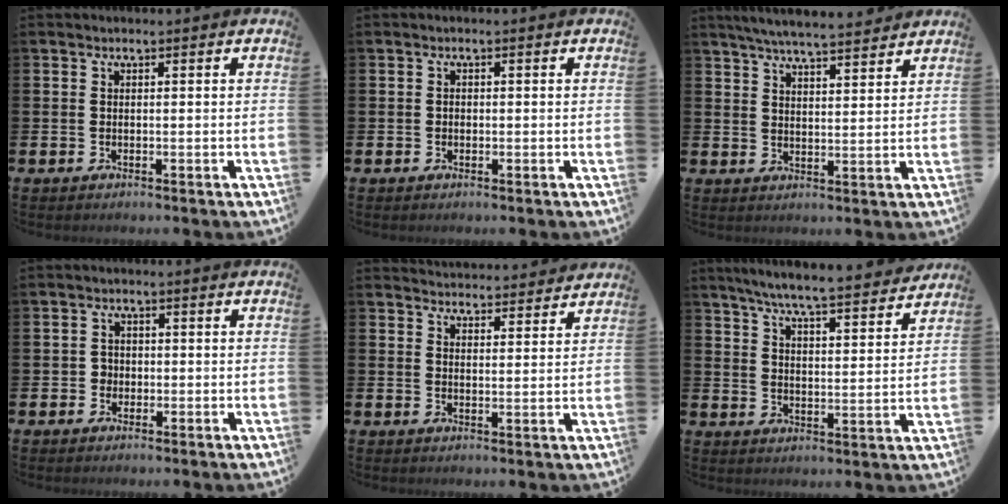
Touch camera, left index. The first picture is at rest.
{"total": 0.6, "force": [-0.1, 0.6, 0.2], "torque": [-0.007, 0.005, -0.004]}
{"total": 5.6, "force": [5.5, 0.1, 1.4], "torque": [-0.035, -0.030, 0.096]}
{"total": 1.7, "force": [-0.2, 1.6, 0.3], "torque": [-0.003, 0.005, -0.010]}
{"total": 4.1, "force": [4.0, 0.5, -0.2], "torque": [-0.002, -0.029, 0.072]}
{"total": 7.1, "force": [6.8, 0.0, 2.3], "torque": [-0.060, -0.049, 0.115]}